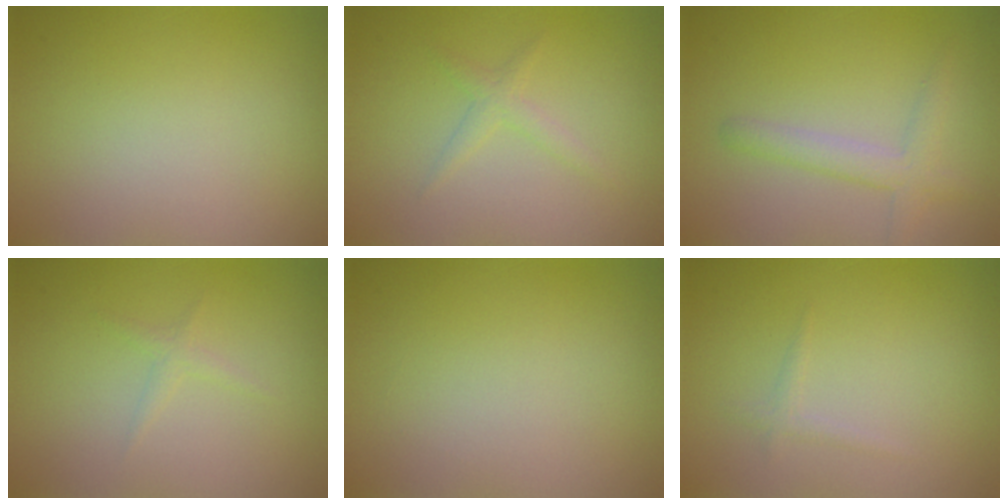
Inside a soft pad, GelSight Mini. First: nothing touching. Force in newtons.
{"total": 1.3, "press": 1.3, "slide": 0.0}
{"total": 2.5, "press": 2.5, "slide": 0.2}
{"total": 0.9, "press": 0.9, "slide": 0.1}
{"total": 0.0}
{"total": 0.8, "press": 0.8, "slide": 0.0}